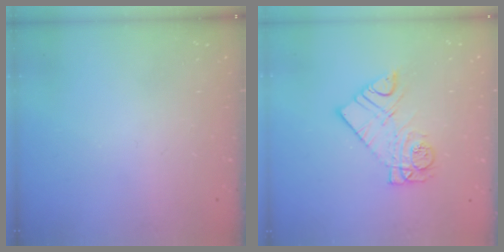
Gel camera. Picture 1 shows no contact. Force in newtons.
{"total": 10.5, "press": 10.4, "slide": 0.9}